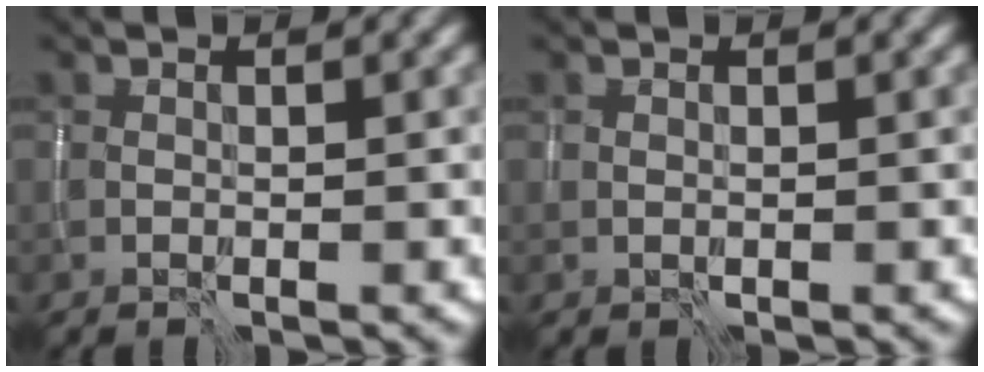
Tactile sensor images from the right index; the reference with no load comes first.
{"total": 0.0}